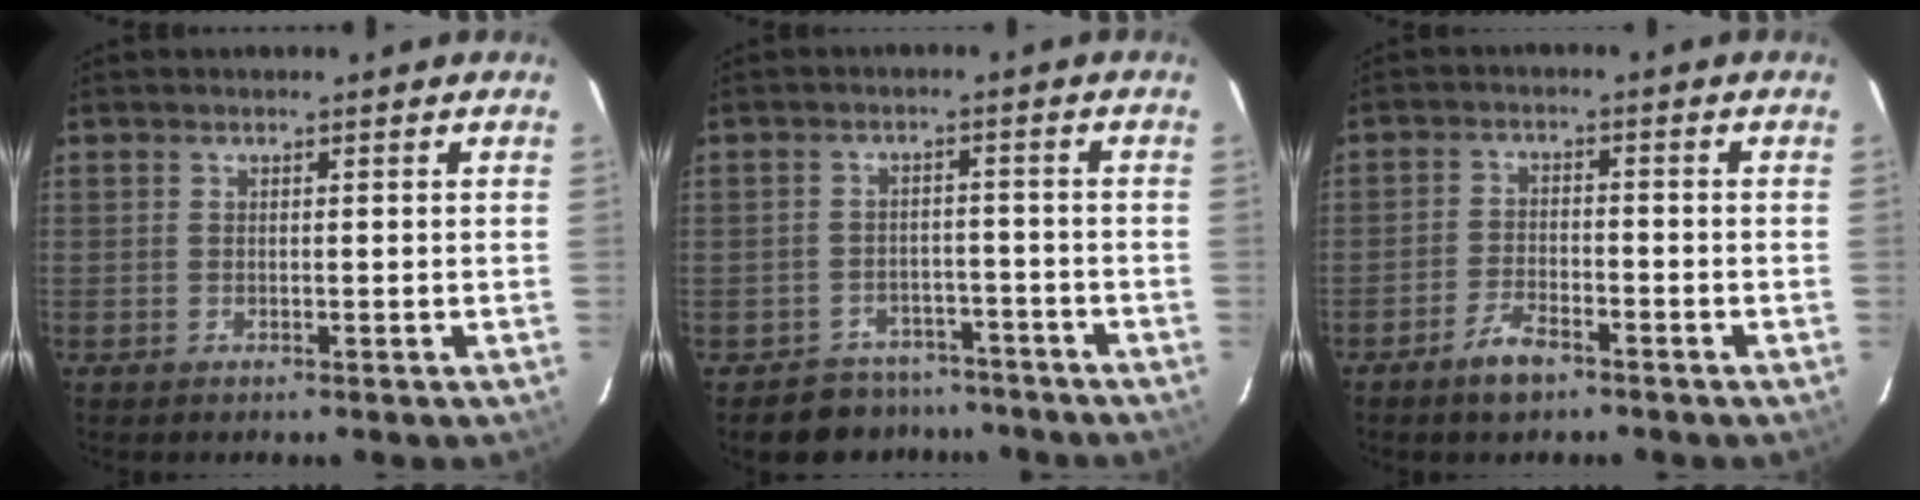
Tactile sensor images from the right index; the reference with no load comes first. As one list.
[{"total": 7.0, "force": [-5.5, 4.4, -0.1], "torque": [-0.005, 0.031, -0.074]}, {"total": 5.1, "force": [-3.8, 2.0, 2.8], "torque": [-0.071, 0.000, -0.069]}]